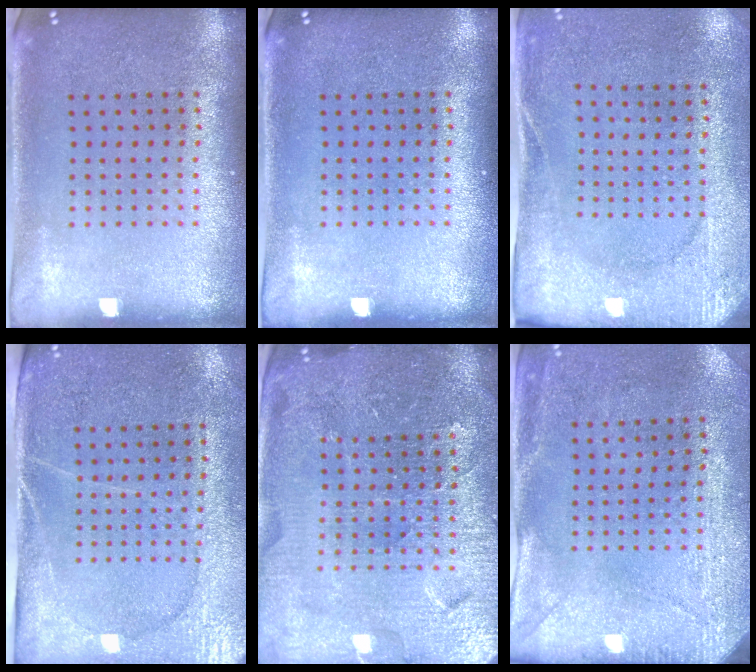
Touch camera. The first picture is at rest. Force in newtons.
{"total": 0.0}
{"total": 2.7, "press": 2.3, "slide": 1.3}
{"total": 2.9, "press": 2.6, "slide": 1.3}
{"total": 4.6, "press": 4.3, "slide": 1.5}
{"total": 3.0, "press": 2.3, "slide": 1.9}